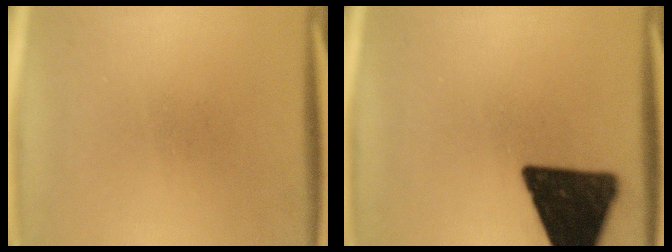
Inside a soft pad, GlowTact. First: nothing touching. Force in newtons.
{"total": 18.4}